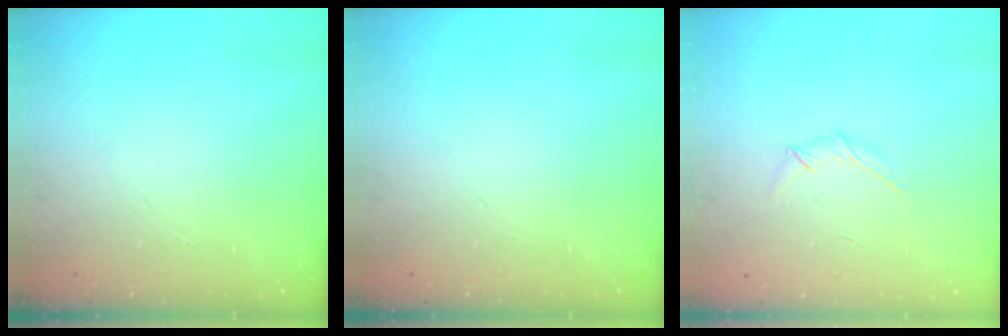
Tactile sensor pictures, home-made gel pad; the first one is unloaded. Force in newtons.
{"total": 0.0}
{"total": 3.1, "press": 3.0, "slide": 0.8}